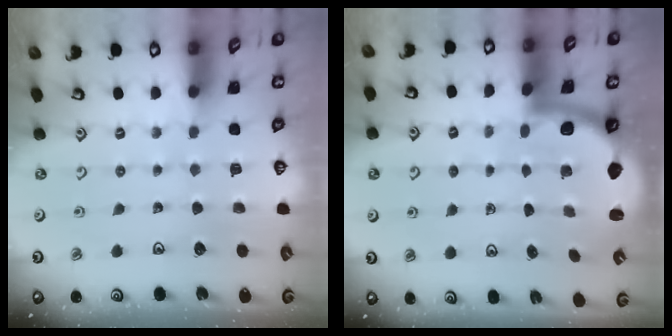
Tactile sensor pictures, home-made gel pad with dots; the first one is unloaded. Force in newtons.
{"total": 2.2, "press": 2.1, "slide": 0.5}